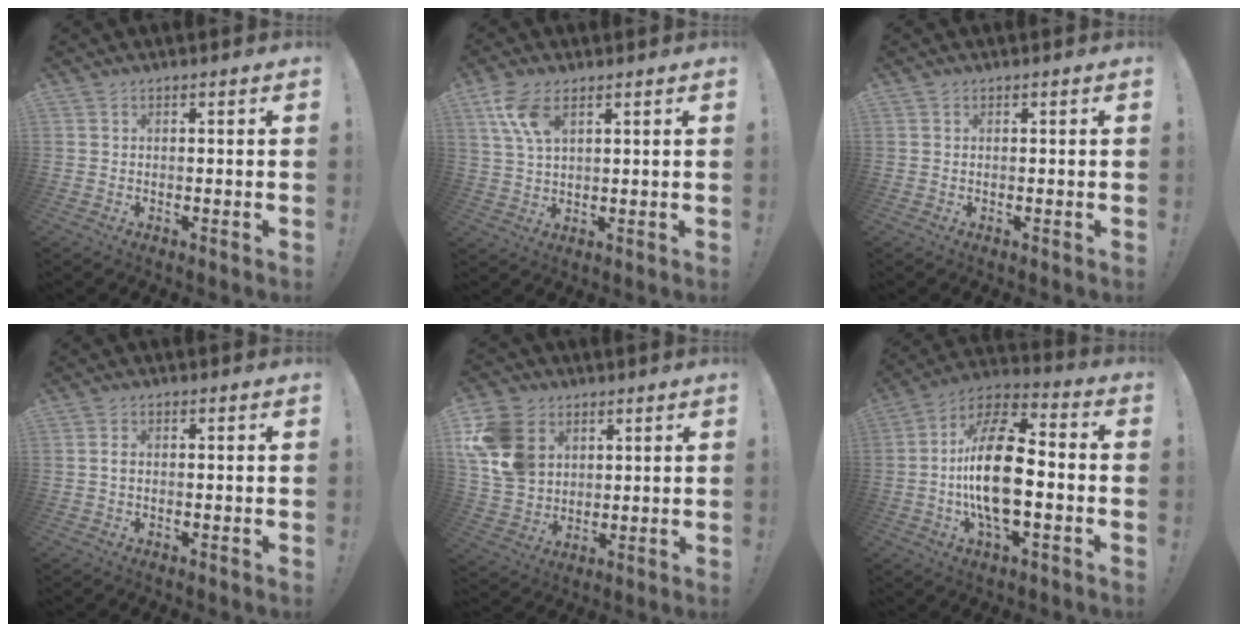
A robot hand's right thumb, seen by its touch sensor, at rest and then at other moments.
{"total": 8.8, "force": [4.5, 4.2, 6.4], "torque": [-0.123, -0.011, 0.085]}
{"total": 0.0}
{"total": 1.1, "force": [-0.3, 0.6, 0.8], "torque": [-0.019, 0.005, -0.005]}
{"total": 15.7, "force": [5.1, 12.7, 7.8], "torque": [-0.142, -0.016, 0.106]}
{"total": 20.4, "force": [-2.8, 9.4, 17.9], "torque": [-0.335, 0.017, -0.048]}